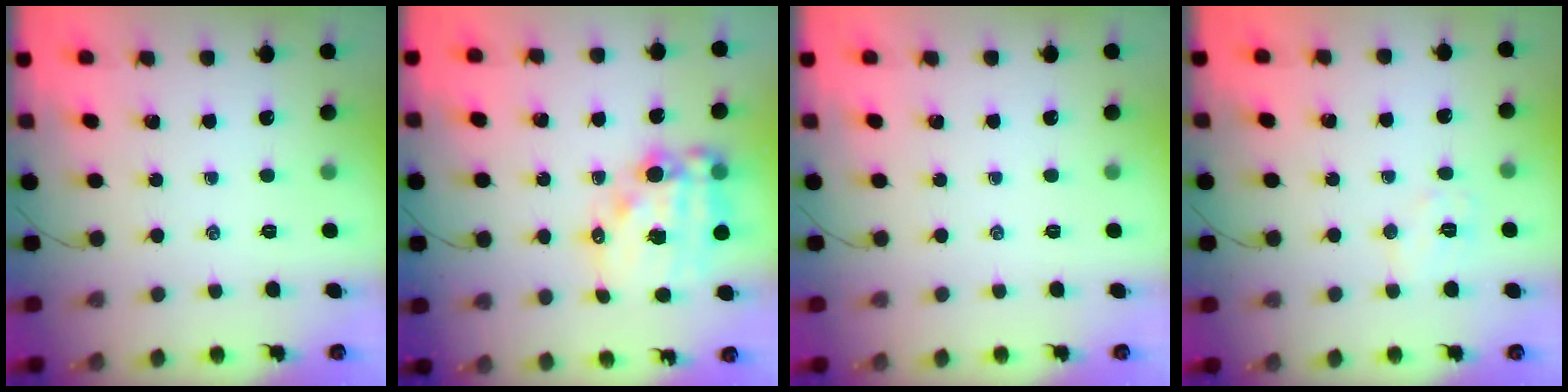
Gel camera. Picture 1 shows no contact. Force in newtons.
{"total": 15.7, "press": 15.3, "slide": 3.6}
{"total": 0.0}
{"total": 6.5, "press": 6.4, "slide": 1.2}